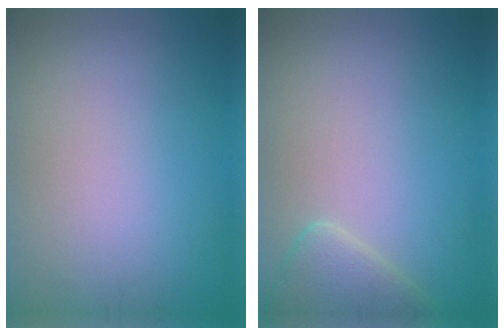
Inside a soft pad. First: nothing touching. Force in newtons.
{"total": 2.8, "press": 2.8, "slide": 0.2}